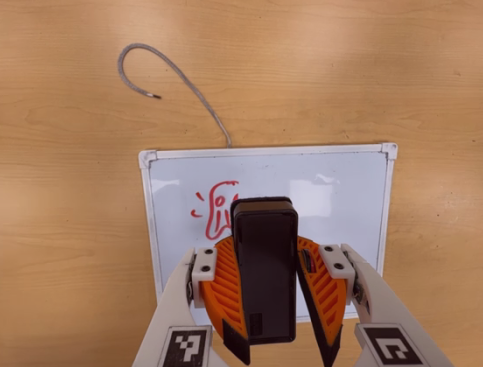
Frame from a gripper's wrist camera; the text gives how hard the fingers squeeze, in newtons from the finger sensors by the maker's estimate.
{"total": 10.1, "left": 10.0, "right": 10.2}